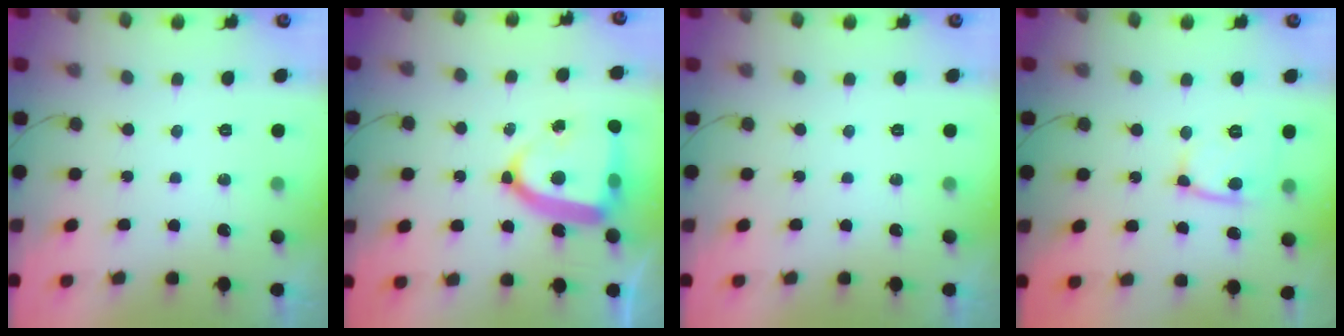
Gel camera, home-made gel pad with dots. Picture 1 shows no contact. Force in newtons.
{"total": 15.4, "press": 15.3, "slide": 1.2}
{"total": 0.0}
{"total": 11.1, "press": 11.0, "slide": 1.3}